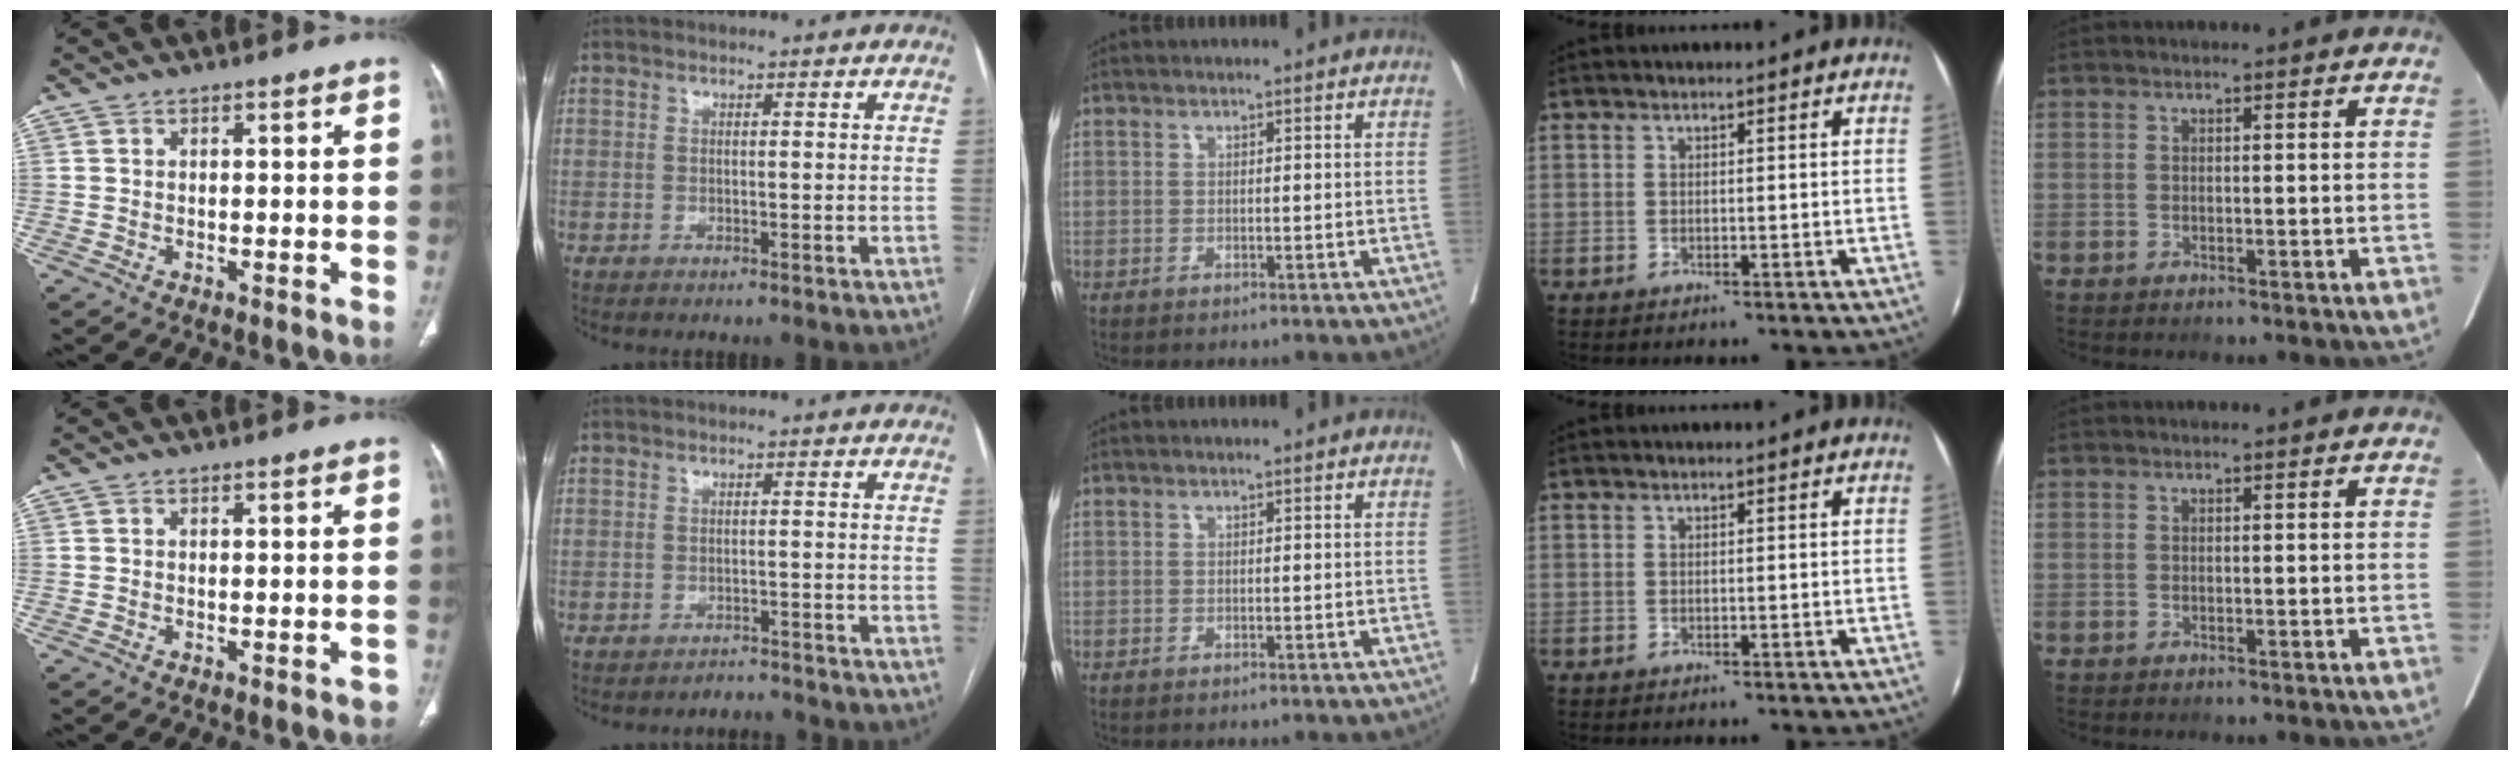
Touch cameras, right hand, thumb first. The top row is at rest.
{"thumb": {"total": 1.0, "force": [-0.5, 0.8, -0.4], "torque": [0.014, 0.009, -0.003]}, "index": {"total": 2.3, "force": [-2.1, 0.3, -0.7], "torque": [0.011, -0.004, -0.028]}}